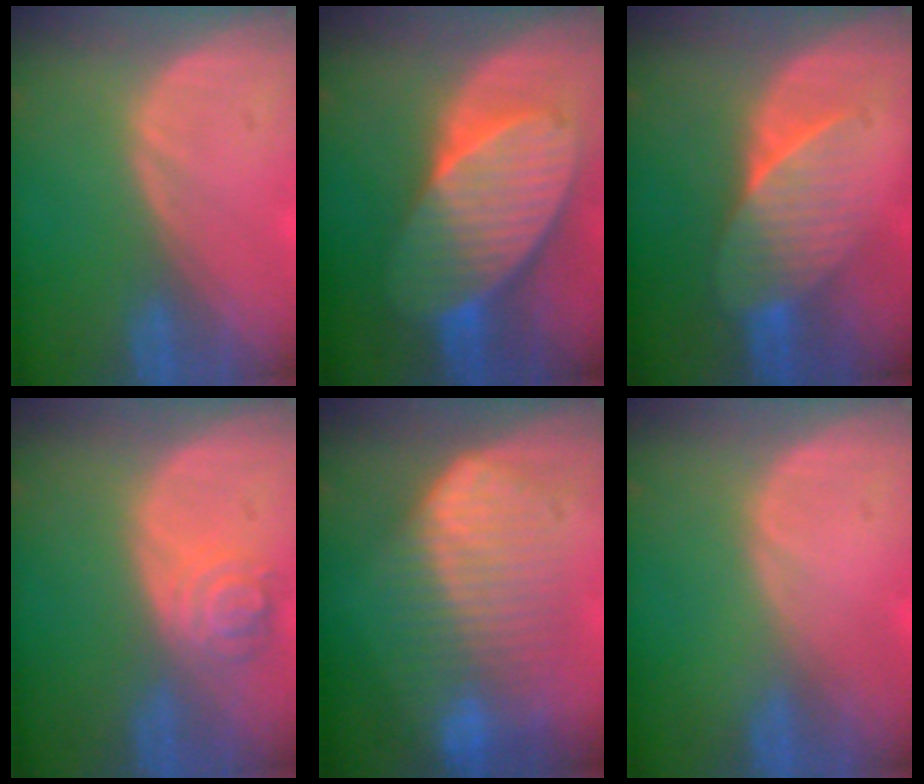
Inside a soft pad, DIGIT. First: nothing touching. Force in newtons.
{"total": 10.7, "press": 10.7, "slide": 0.6}
{"total": 7.2, "press": 6.7, "slide": 2.5}
{"total": 4.5, "press": 4.2, "slide": 1.7}
{"total": 10.0, "press": 10.0, "slide": 0.6}
{"total": 0.0}